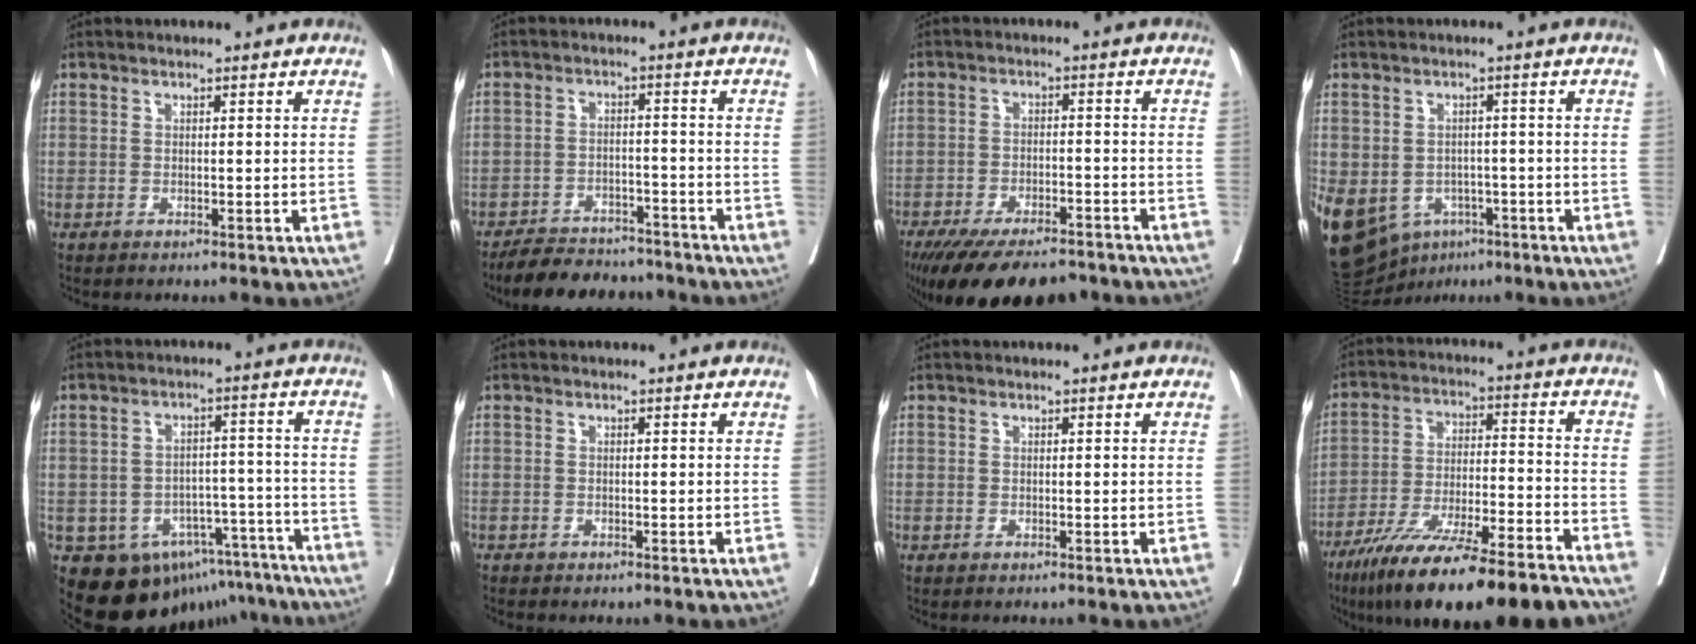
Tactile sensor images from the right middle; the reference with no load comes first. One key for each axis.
{"total": 10.8, "fx": -9.8, "fy": 3.6, "fz": 2.8, "tx": -0.040, "ty": 0.003, "tz": -0.140}
{"total": 17.1, "fx": -13.8, "fy": 5.6, "fz": 8.3, "tx": -0.164, "ty": -0.022, "tz": -0.199}
{"total": 21.2, "fx": -9.2, "fy": 16.3, "fz": 9.9, "tx": -0.307, "ty": -0.012, "tz": -0.124}
{"total": 15.3, "fx": -10.9, "fy": 9.5, "fz": 4.8, "tx": -0.049, "ty": 0.053, "tz": -0.128}
{"total": 0.6, "fx": -0.5, "fy": 0.3, "fz": 0.0, "tx": -0.009, "ty": 0.000, "tz": -0.012}
{"total": 0.0}
{"total": 22.1, "fx": -17.4, "fy": 2.1, "fz": 13.5, "tx": -0.189, "ty": -0.019, "tz": -0.285}